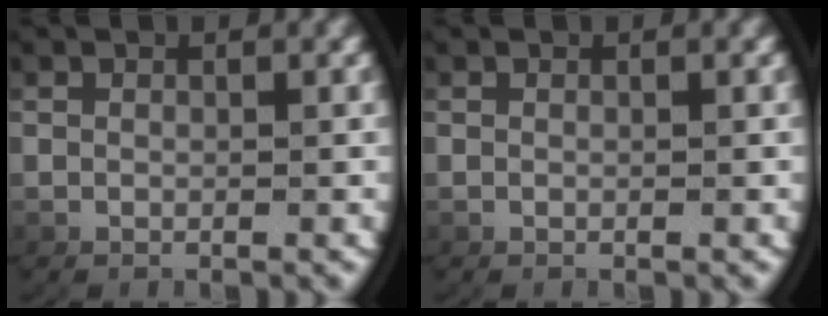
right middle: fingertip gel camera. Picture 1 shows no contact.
{"total": 0.0}